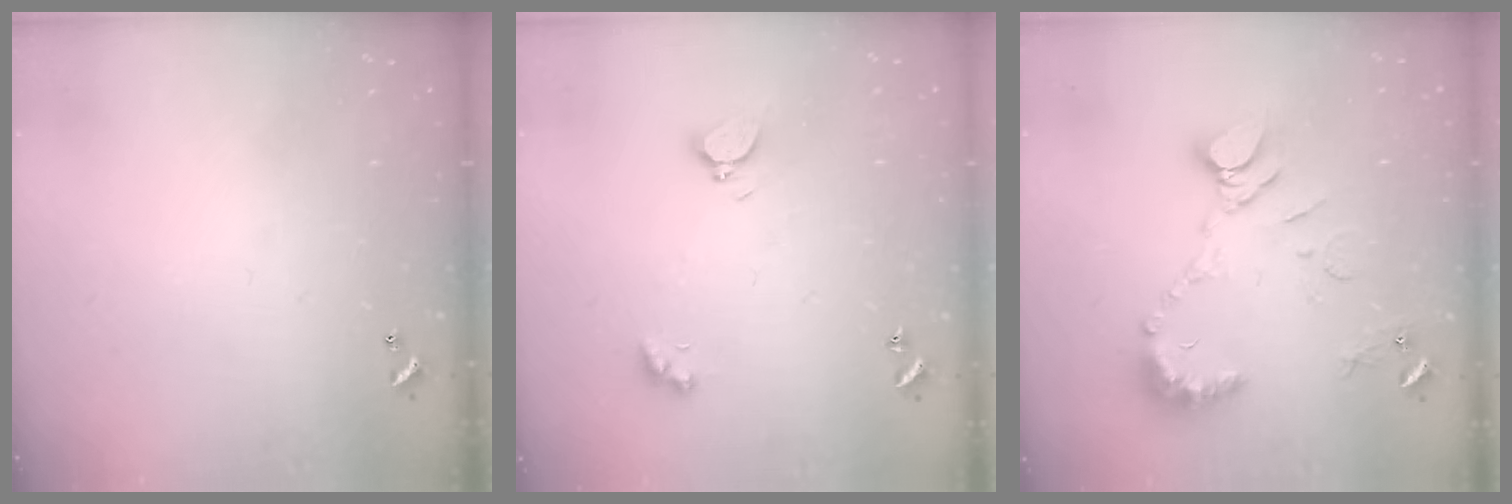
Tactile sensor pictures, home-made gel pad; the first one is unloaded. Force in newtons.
{"total": 3.6, "press": 3.5, "slide": 0.7}
{"total": 11.1, "press": 11.0, "slide": 1.3}